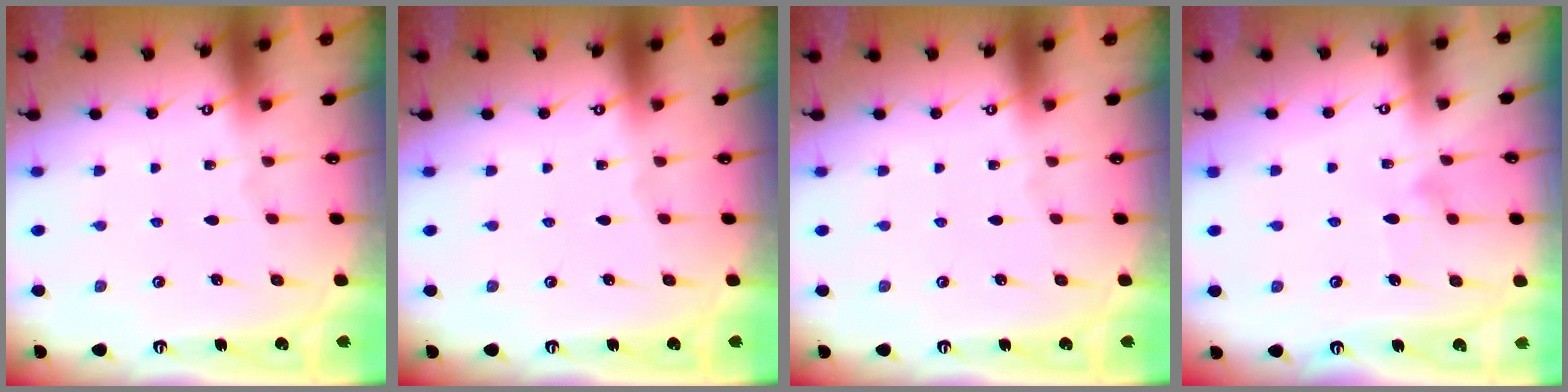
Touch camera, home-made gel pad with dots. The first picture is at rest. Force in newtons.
{"total": 0.0}
{"total": 0.0}
{"total": 8.8, "press": 8.8, "slide": 0.4}